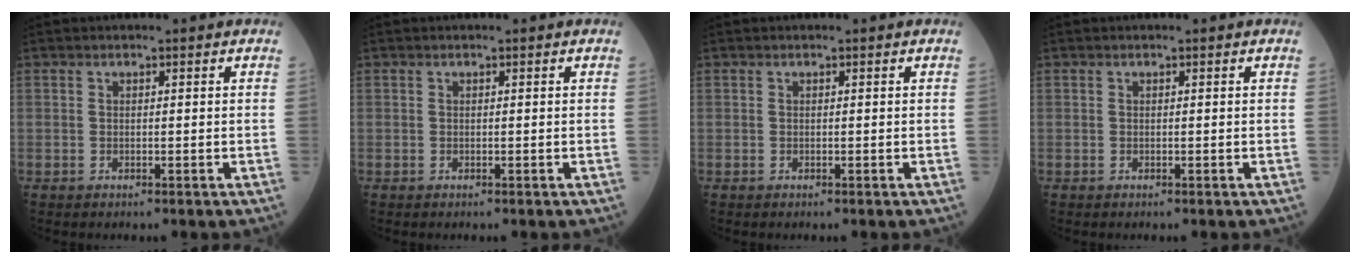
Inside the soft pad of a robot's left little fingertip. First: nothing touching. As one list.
[{"total": 0.0}, {"total": 0.0}, {"total": 0.0}]